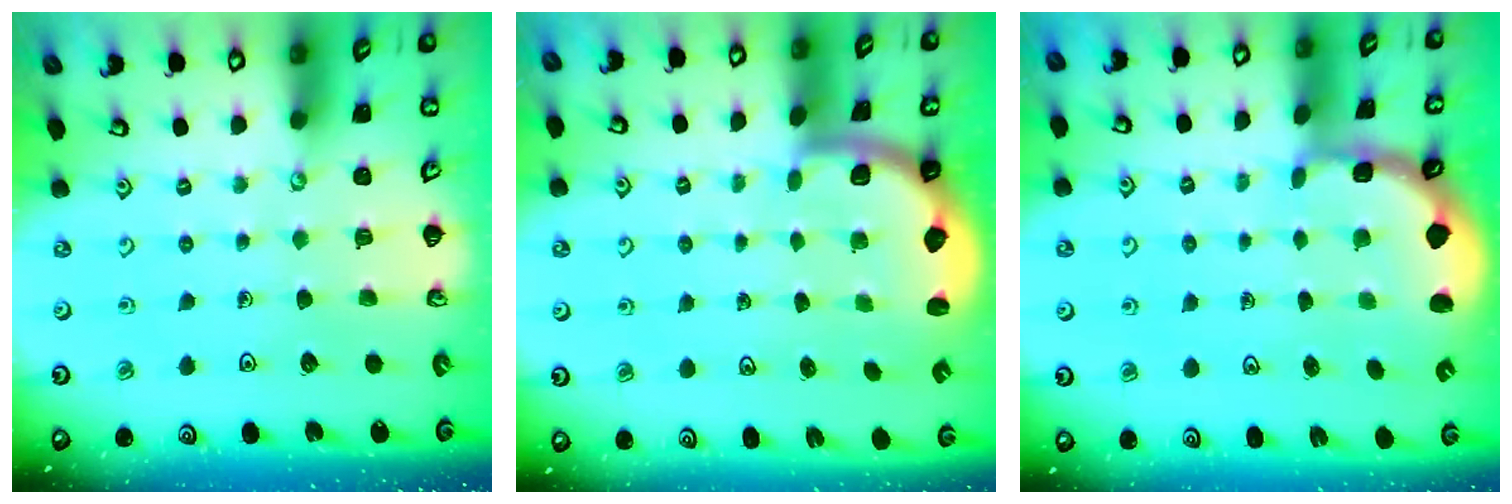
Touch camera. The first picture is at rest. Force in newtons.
{"total": 1.9, "press": 1.8, "slide": 0.5}
{"total": 1.7, "press": 1.6, "slide": 0.4}